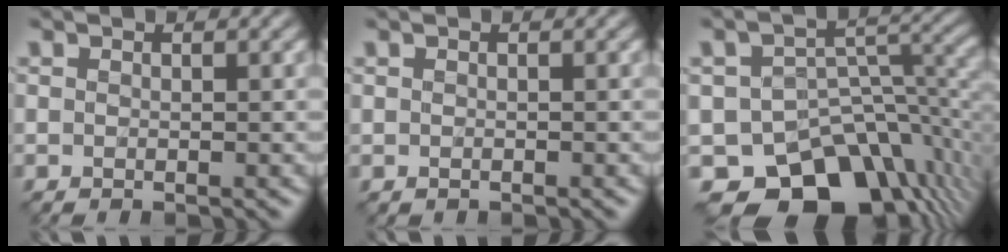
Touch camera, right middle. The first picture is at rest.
{"total": 0.0}
{"total": 10.8, "force": [-7.1, 6.6, 4.9], "torque": [-0.058, -0.011, -0.115]}